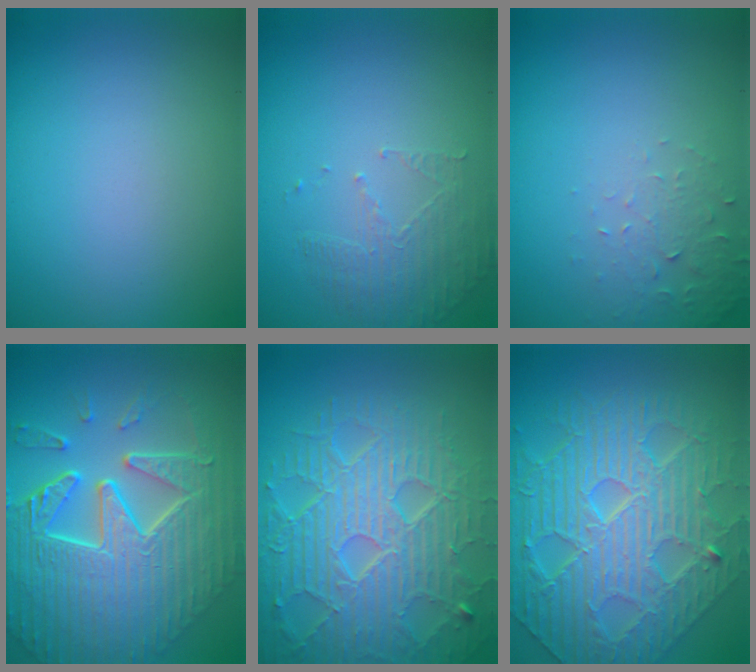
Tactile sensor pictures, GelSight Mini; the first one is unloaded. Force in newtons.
{"total": 1.7, "press": 0.9, "slide": 1.4}
{"total": 1.9, "press": 1.8, "slide": 0.4}
{"total": 11.0, "press": 7.4, "slide": 8.1}
{"total": 9.0, "press": 6.5, "slide": 6.3}
{"total": 10.4, "press": 7.7, "slide": 6.9}